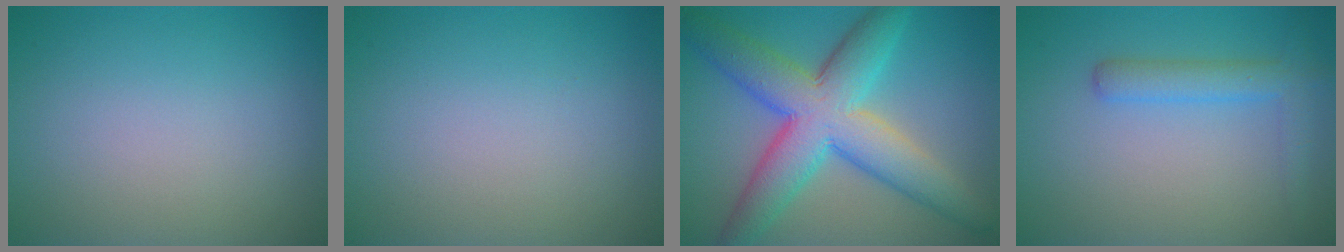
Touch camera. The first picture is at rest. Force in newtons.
{"total": 0.0}
{"total": 9.8, "press": 9.8, "slide": 0.2}
{"total": 2.9, "press": 2.9, "slide": 0.1}